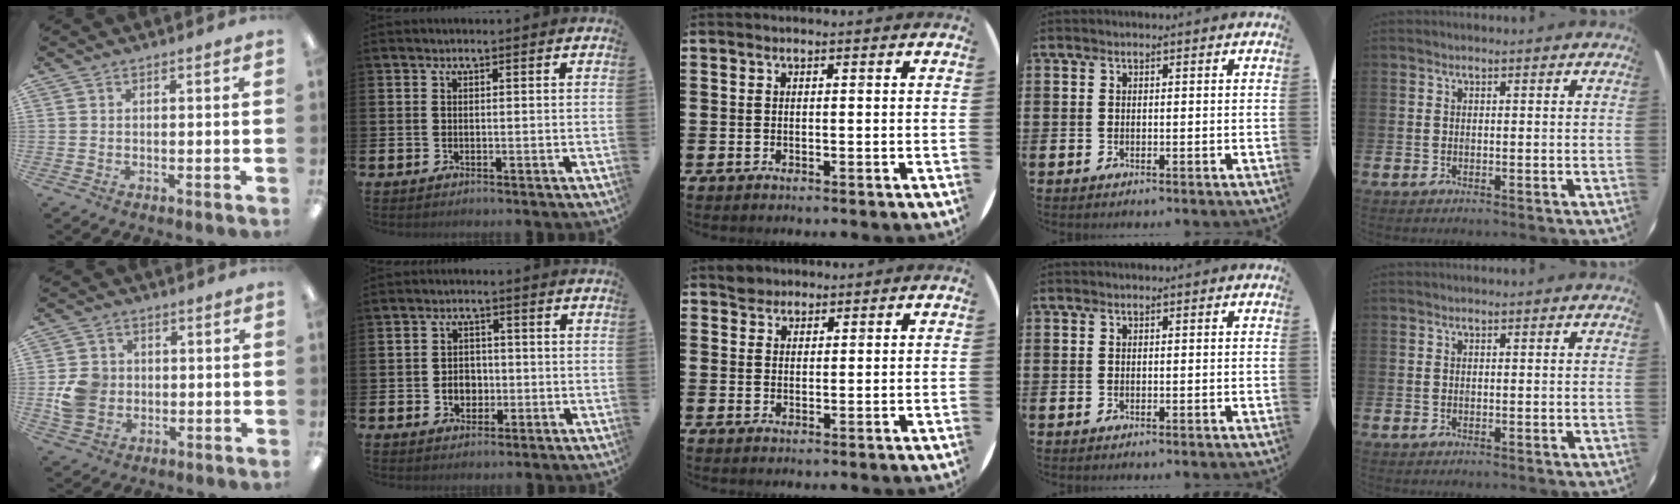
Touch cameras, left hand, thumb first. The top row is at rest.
{"thumb": {"total": 7.6, "force": [-0.3, 6.9, 3.3], "torque": [-0.058, 0.011, -0.004]}, "index": {"total": 3.2, "force": [-0.7, 2.7, 1.5], "torque": [-0.018, 0.000, -0.022]}, "middle": {"total": 2.1, "force": [1.9, 0.9, -0.2], "torque": [0.009, 0.000, 0.037]}}